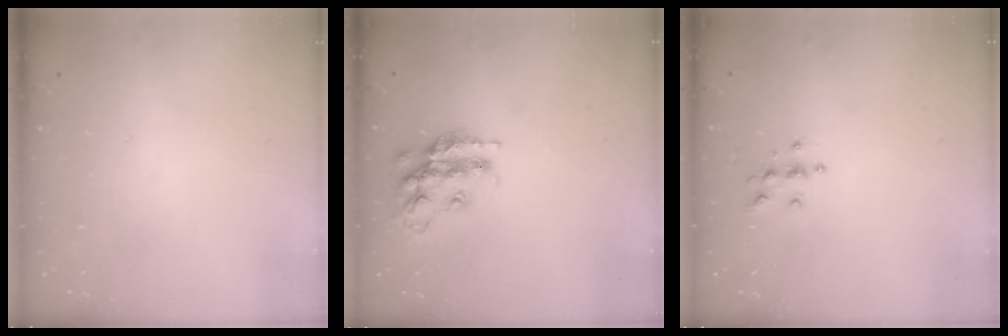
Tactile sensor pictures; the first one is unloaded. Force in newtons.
{"total": 14.9, "press": 14.8, "slide": 0.8}
{"total": 3.9, "press": 3.9, "slide": 0.6}